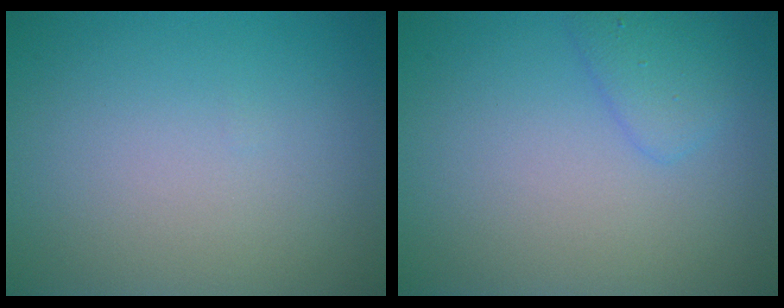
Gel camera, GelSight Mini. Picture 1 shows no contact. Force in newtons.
{"total": 1.9, "press": 1.9, "slide": 0.1}